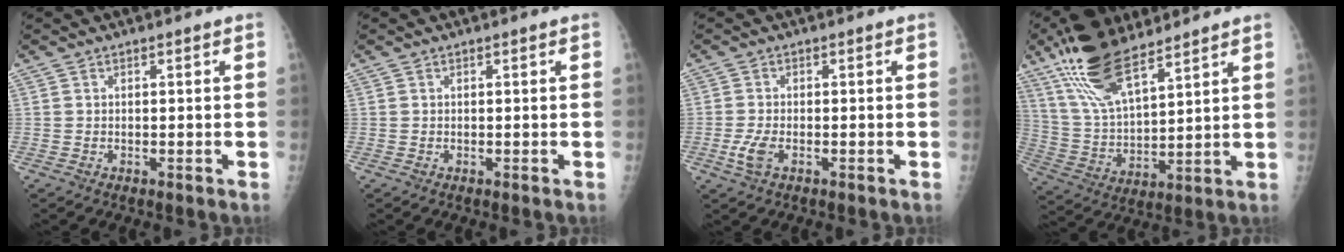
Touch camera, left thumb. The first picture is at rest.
{"total": 0.0}
{"total": 3.1, "force": [-1.0, 1.5, 2.5], "torque": [-0.061, -0.002, -0.025]}
{"total": 16.1, "force": [11.2, 5.5, 10.2], "torque": [-0.173, -0.040, 0.224]}